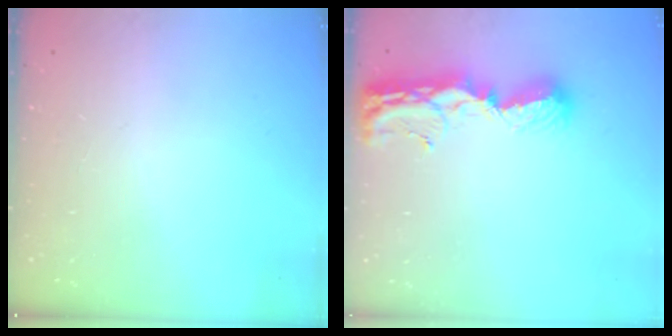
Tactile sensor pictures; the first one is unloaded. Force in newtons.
{"total": 10.1, "press": 10.0, "slide": 0.8}